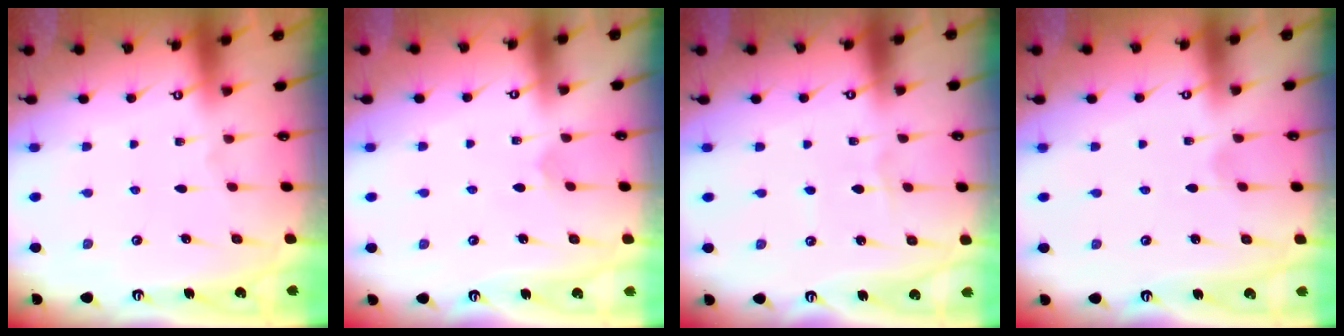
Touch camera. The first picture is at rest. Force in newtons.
{"total": 4.2, "press": 4.2, "slide": 0.3}
{"total": 1.5, "press": 1.4, "slide": 0.2}
{"total": 0.9, "press": 0.9, "slide": 0.2}